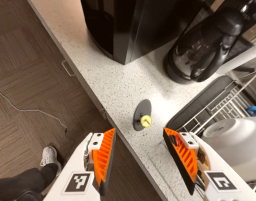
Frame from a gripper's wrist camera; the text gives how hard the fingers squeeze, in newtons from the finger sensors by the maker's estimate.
{"total": 0.5, "left": 0.4, "right": 0.7}